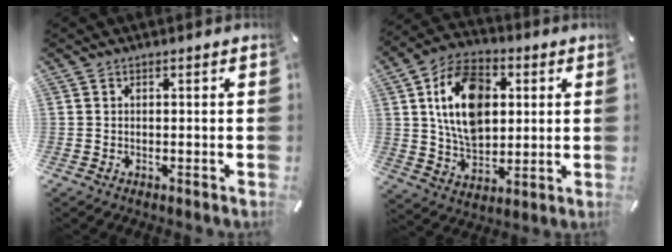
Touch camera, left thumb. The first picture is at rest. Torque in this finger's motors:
{"motor_torque": [0.63, 0.73, 1.93, -0.84, 0.48]}